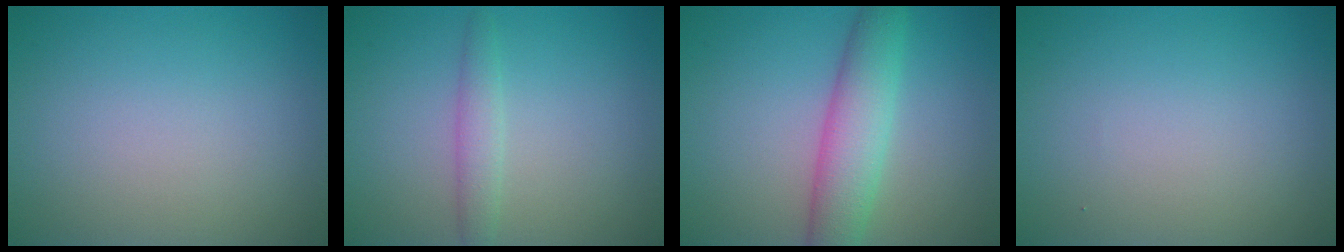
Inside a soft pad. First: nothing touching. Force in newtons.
{"total": 1.8, "press": 1.8, "slide": 0.1}
{"total": 5.2, "press": 5.2, "slide": 0.2}
{"total": 0.0}